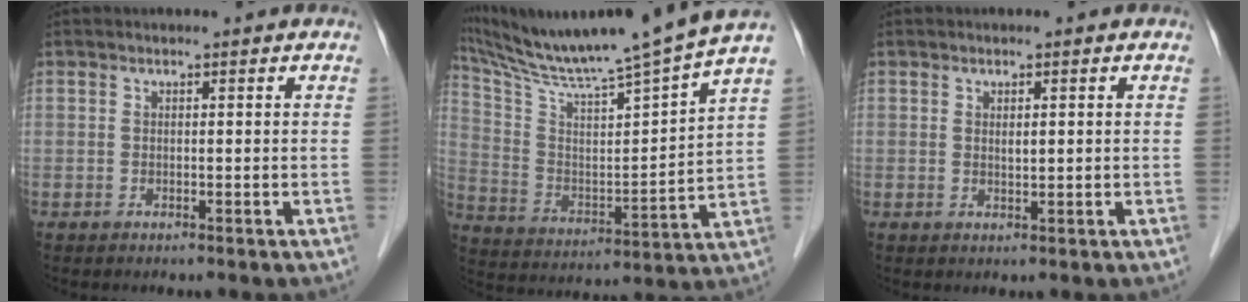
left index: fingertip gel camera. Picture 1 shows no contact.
{"total": 20.8, "force": [17.8, -1.6, 10.6], "torque": [-0.186, -0.029, 0.287]}
{"total": 1.1, "force": [0.3, 0.3, 1.0], "torque": [-0.019, -0.002, 0.008]}